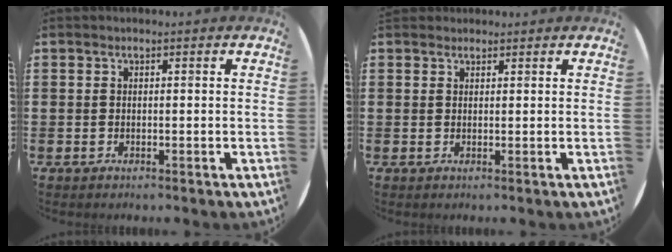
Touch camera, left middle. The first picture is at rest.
{"total": 0.9, "force": [0.8, 0.3, -0.1], "torque": [0.001, 0.003, 0.016]}